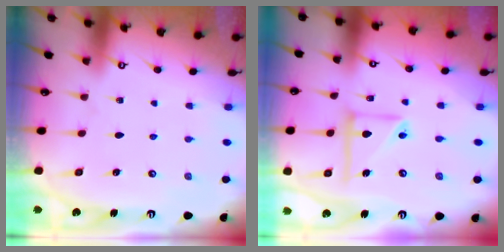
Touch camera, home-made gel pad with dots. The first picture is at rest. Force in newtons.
{"total": 10.1, "press": 10.0, "slide": 0.9}